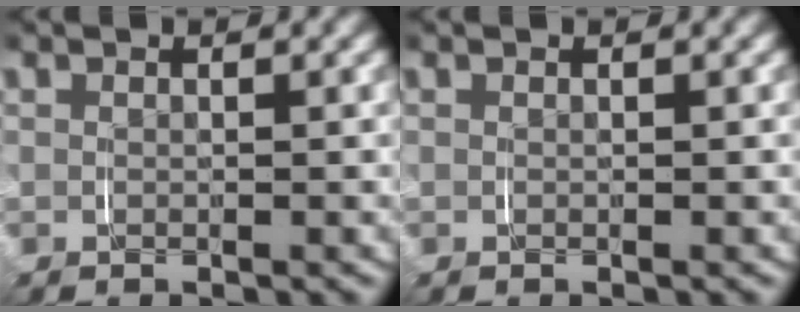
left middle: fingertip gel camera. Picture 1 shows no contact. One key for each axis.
{"total": 0.0}